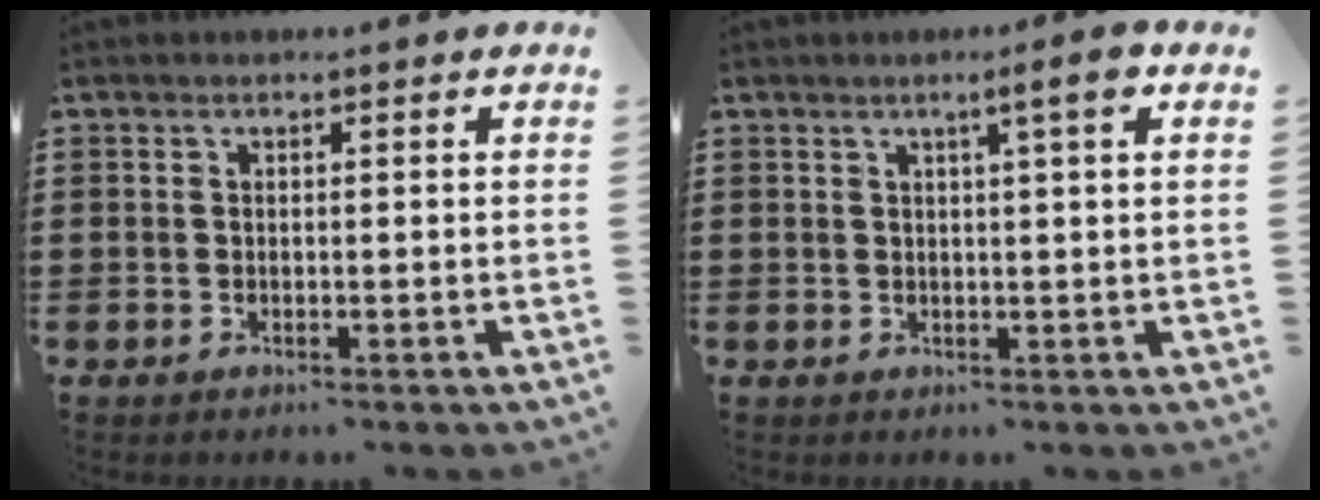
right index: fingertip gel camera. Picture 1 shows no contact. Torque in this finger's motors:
{"motor_torque": [0.64, -0.09, 0.10, 0.04]}